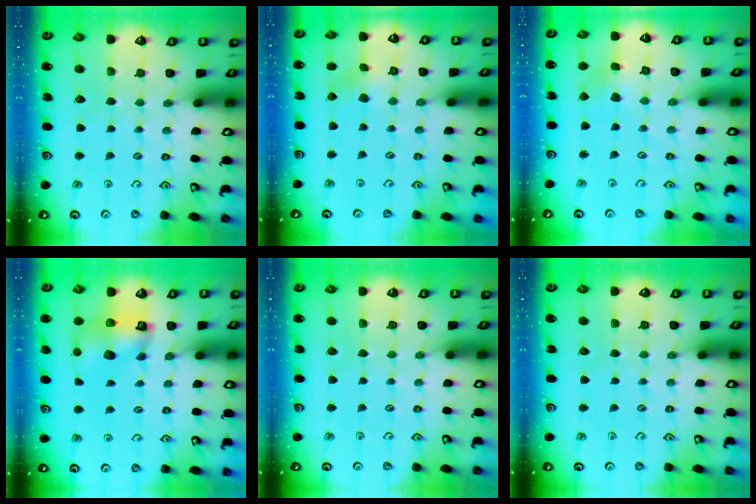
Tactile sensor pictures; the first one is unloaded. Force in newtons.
{"total": 2.5, "press": 2.4, "slide": 0.7}
{"total": 2.9, "press": 2.8, "slide": 0.7}
{"total": 8.1, "press": 8.1, "slide": 0.6}
{"total": 0.0}
{"total": 0.0}